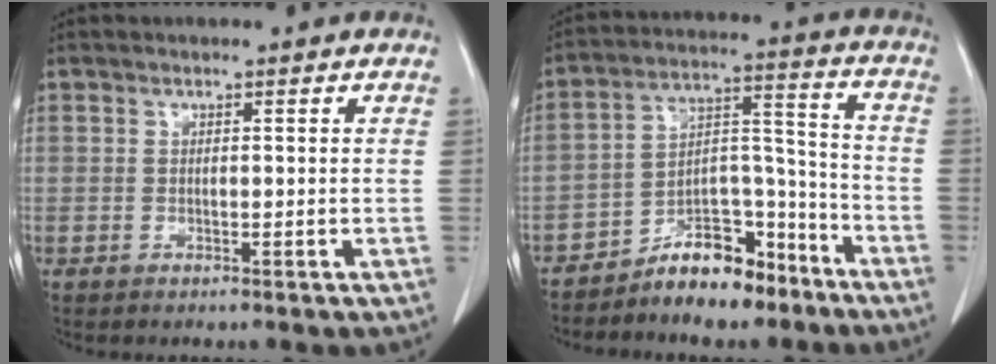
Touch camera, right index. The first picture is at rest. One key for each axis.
{"total": 10.0, "fx": -7.9, "fy": 4.3, "fz": 4.5, "tx": -0.069, "ty": 0.039, "tz": -0.137}